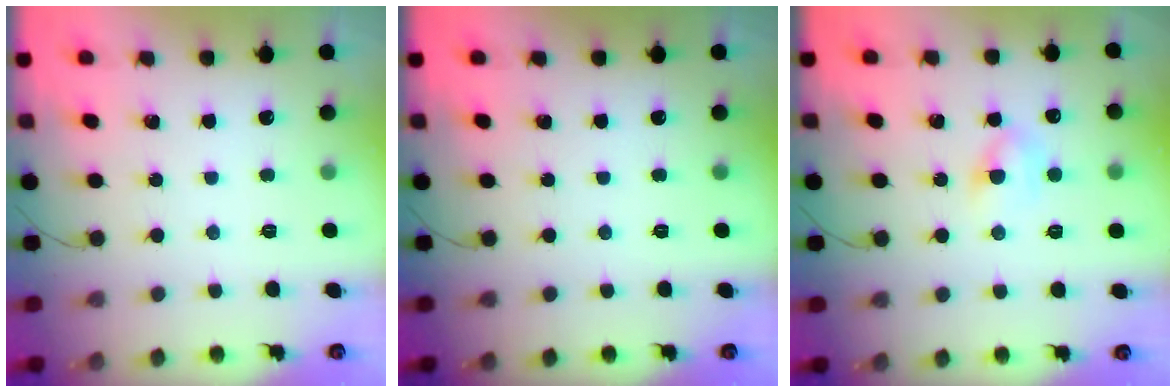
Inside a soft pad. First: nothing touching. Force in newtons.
{"total": 0.0}
{"total": 4.9, "press": 4.8, "slide": 1.3}